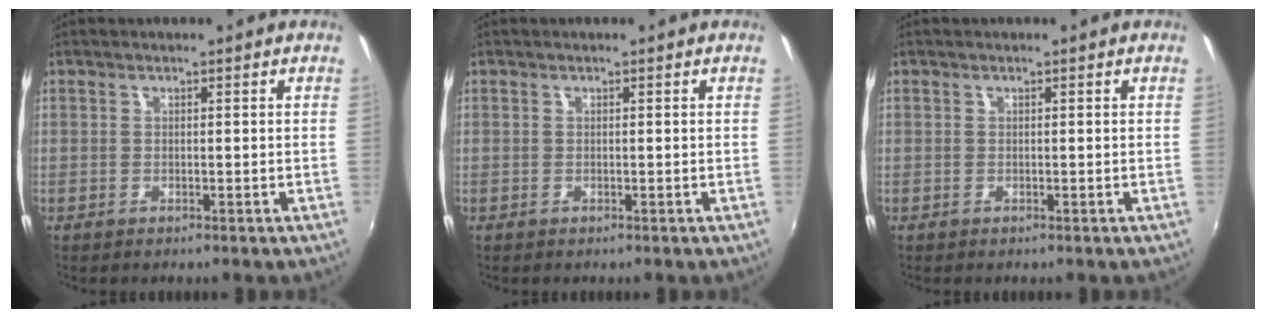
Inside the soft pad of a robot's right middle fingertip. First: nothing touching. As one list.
[{"total": 0.0}, {"total": 0.0}]